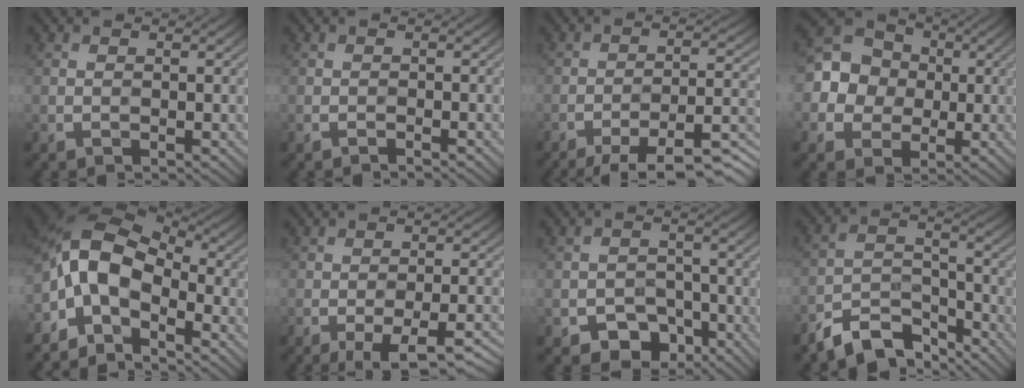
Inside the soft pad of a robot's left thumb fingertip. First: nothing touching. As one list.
[{"total": 1.1, "force": [-1.1, 0.1, 0.2], "torque": [0.002, 0.002, -0.022]}, {"total": 12.2, "force": [-9.0, 2.7, 7.8], "torque": [-0.122, 0.007, -0.130]}, {"total": 7.9, "force": [-0.2, 7.3, 2.9], "torque": [-0.076, 0.006, -0.020]}, {"total": 8.6, "force": [-3.3, 5.1, 6.2], "torque": [-0.125, 0.008, -0.078]}, {"total": 9.3, "force": [-6.3, 2.3, 6.5], "torque": [-0.101, -0.001, -0.073]}, {"total": 5.4, "force": [-3.7, 3.5, 1.8], "torque": [-0.025, -0.002, -0.062]}, {"total": 8.7, "force": [-7.2, 3.3, 3.7], "torque": [-0.061, 0.000, -0.143]}]